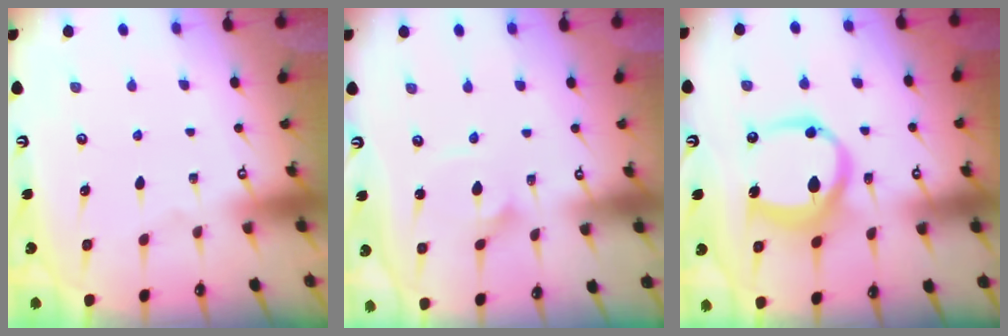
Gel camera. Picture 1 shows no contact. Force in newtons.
{"total": 2.3, "press": 2.3, "slide": 0.1}
{"total": 11.2, "press": 11.2, "slide": 0.5}